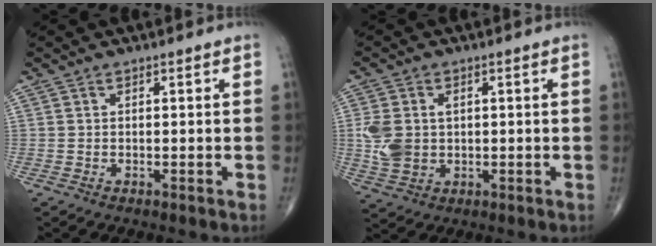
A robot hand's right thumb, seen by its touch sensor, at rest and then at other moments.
{"total": 7.4, "force": [0.6, 5.4, 5.0], "torque": [-0.103, 0.004, 0.020]}